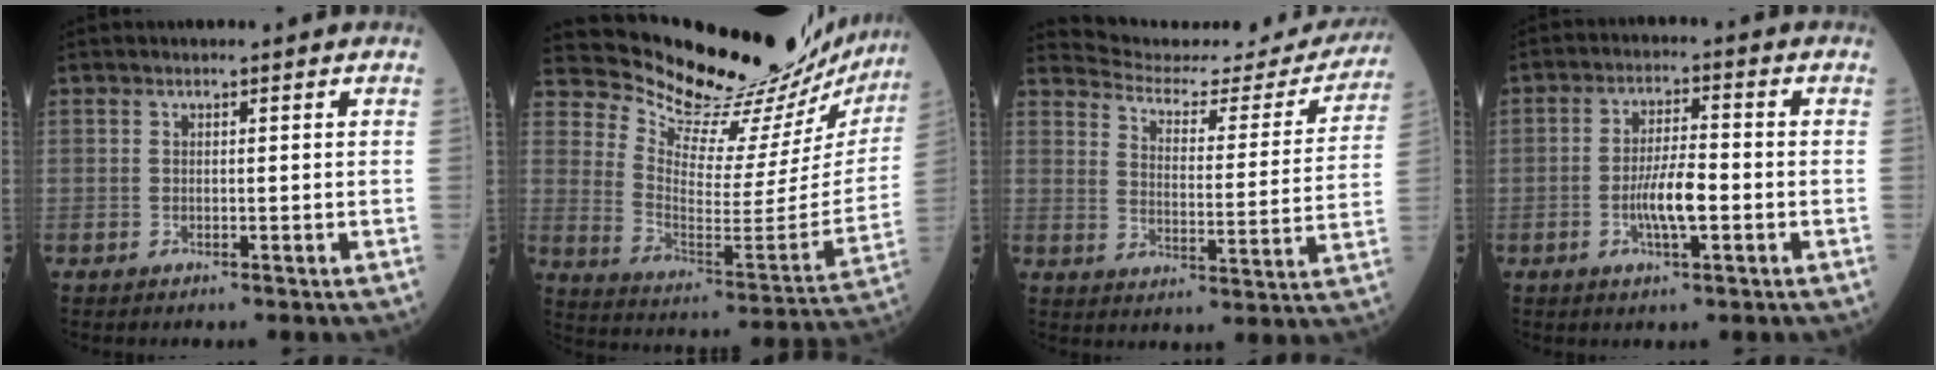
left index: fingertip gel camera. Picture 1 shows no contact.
{"total": 25.7, "force": [24.3, 4.6, 7.0], "torque": [-0.120, -0.121, 0.319]}
{"total": 20.1, "force": [19.6, 2.7, 3.6], "torque": [-0.046, -0.065, 0.246]}
{"total": 5.9, "force": [-1.9, 1.1, 5.5], "torque": [-0.108, -0.003, -0.036]}